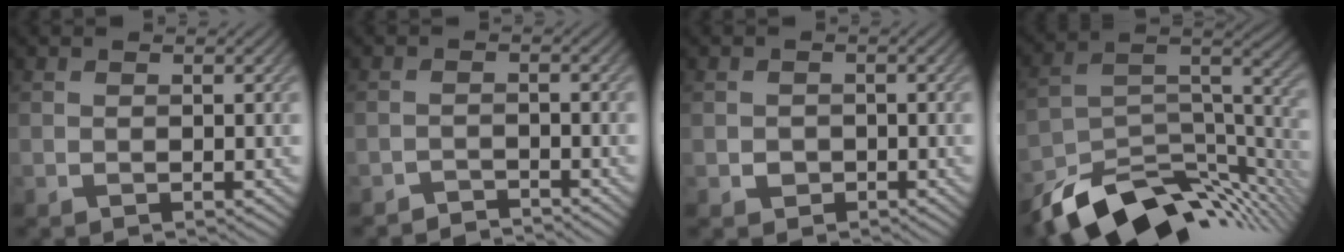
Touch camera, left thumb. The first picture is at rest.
{"total": 2.3, "force": [-2.2, 0.1, 0.2], "torque": [0.001, 0.001, -0.044]}
{"total": 1.5, "force": [-0.5, 1.3, 0.3], "torque": [-0.002, -0.005, -0.012]}
{"total": 14.1, "force": [-10.2, 5.9, 7.7], "torque": [-0.153, -0.024, -0.161]}